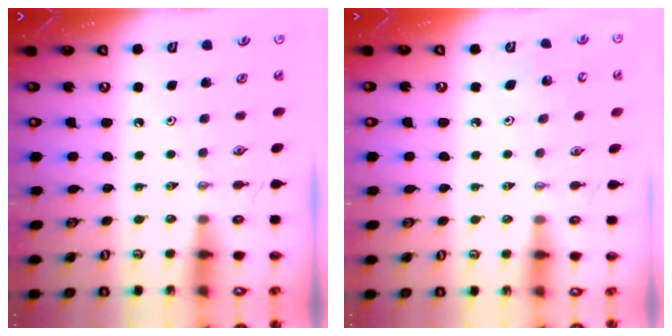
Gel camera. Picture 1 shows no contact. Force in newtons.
{"total": 4.2, "press": 4.0, "slide": 1.1}